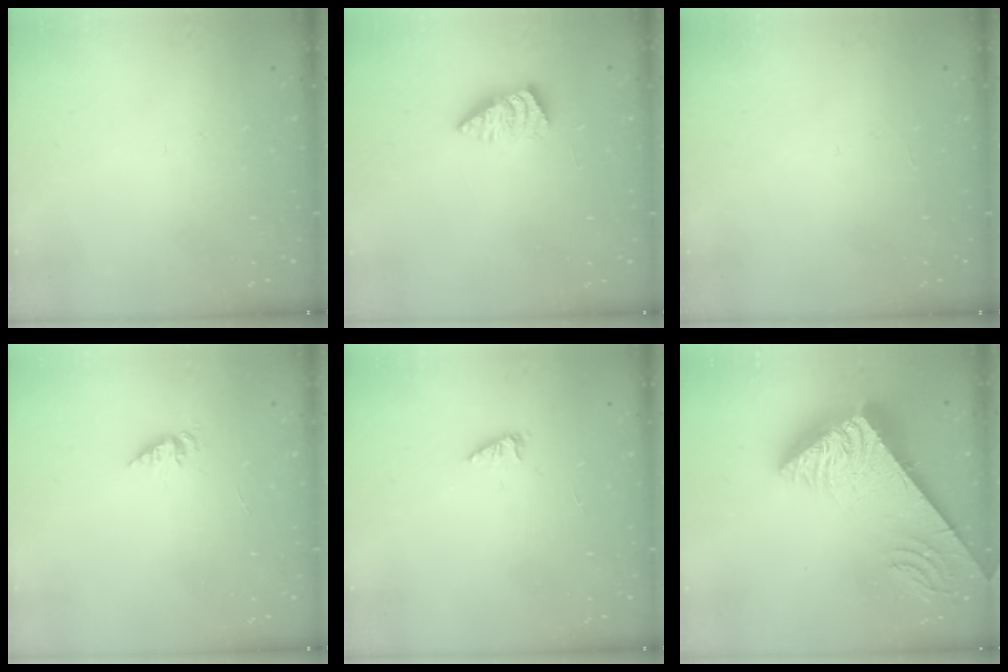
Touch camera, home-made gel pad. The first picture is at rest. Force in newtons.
{"total": 2.6, "press": 2.6, "slide": 0.4}
{"total": 0.0}
{"total": 2.1, "press": 2.1, "slide": 0.3}
{"total": 1.4, "press": 1.4, "slide": 0.3}
{"total": 14.0, "press": 13.9, "slide": 1.4}